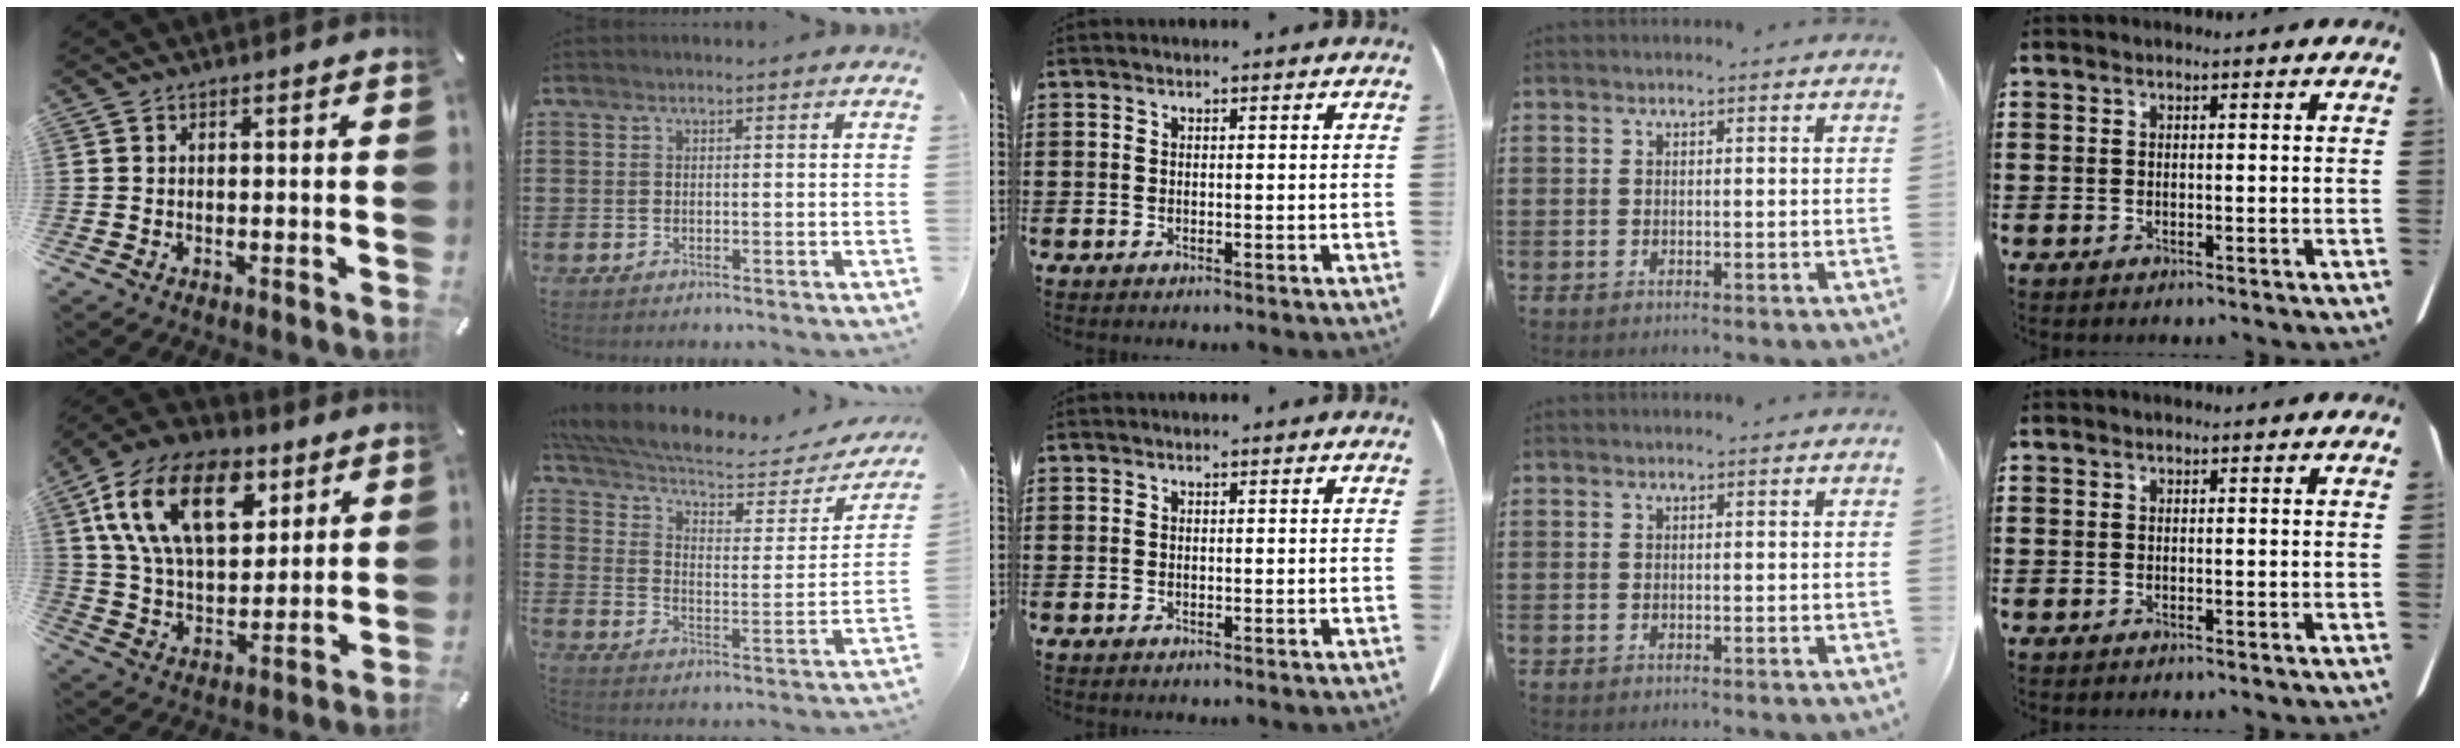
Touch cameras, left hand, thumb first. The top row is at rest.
{"thumb": {"total": 20.0, "force": [9.1, 12.1, 13.1], "torque": [-0.251, -0.022, 0.158]}, "index": {"total": 6.7, "force": [5.3, 1.9, 3.6], "torque": [-0.094, -0.036, 0.089]}}